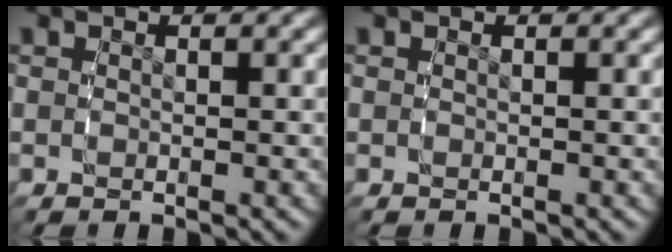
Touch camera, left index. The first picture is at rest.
{"total": 0.0}